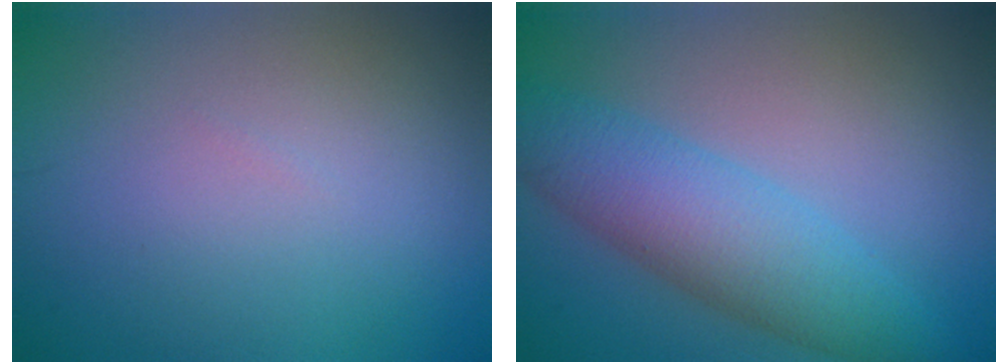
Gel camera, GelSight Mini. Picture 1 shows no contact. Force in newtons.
{"total": 6.2, "press": 6.2, "slide": 0.1}